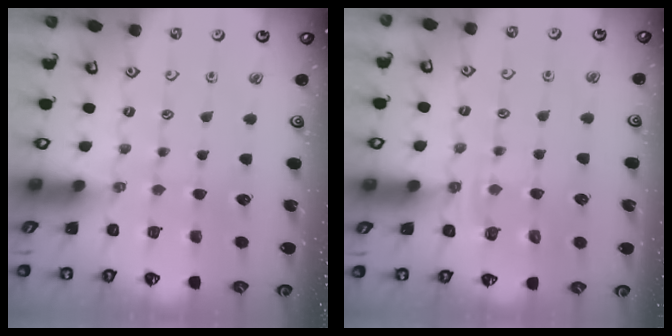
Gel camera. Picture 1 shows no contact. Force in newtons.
{"total": 5.9, "press": 5.8, "slide": 1.0}